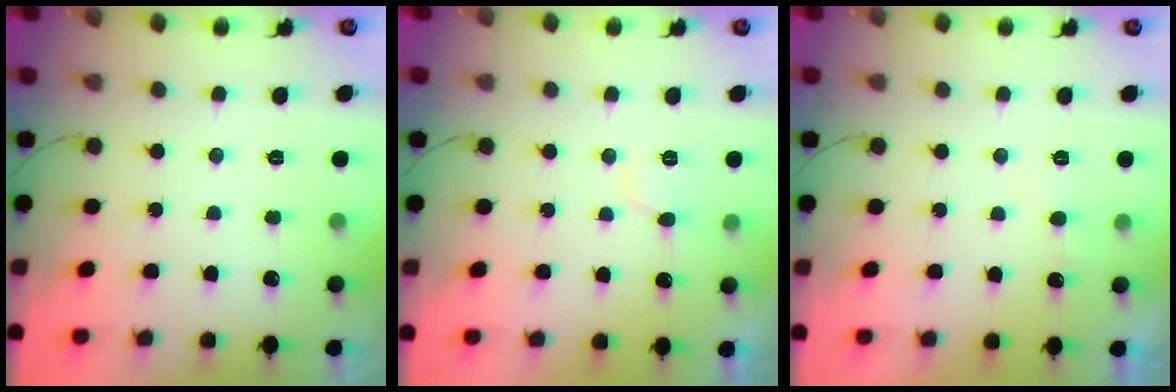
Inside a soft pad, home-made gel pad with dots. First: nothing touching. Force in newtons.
{"total": 7.2, "press": 7.2, "slide": 0.6}
{"total": 3.8, "press": 3.7, "slide": 0.3}